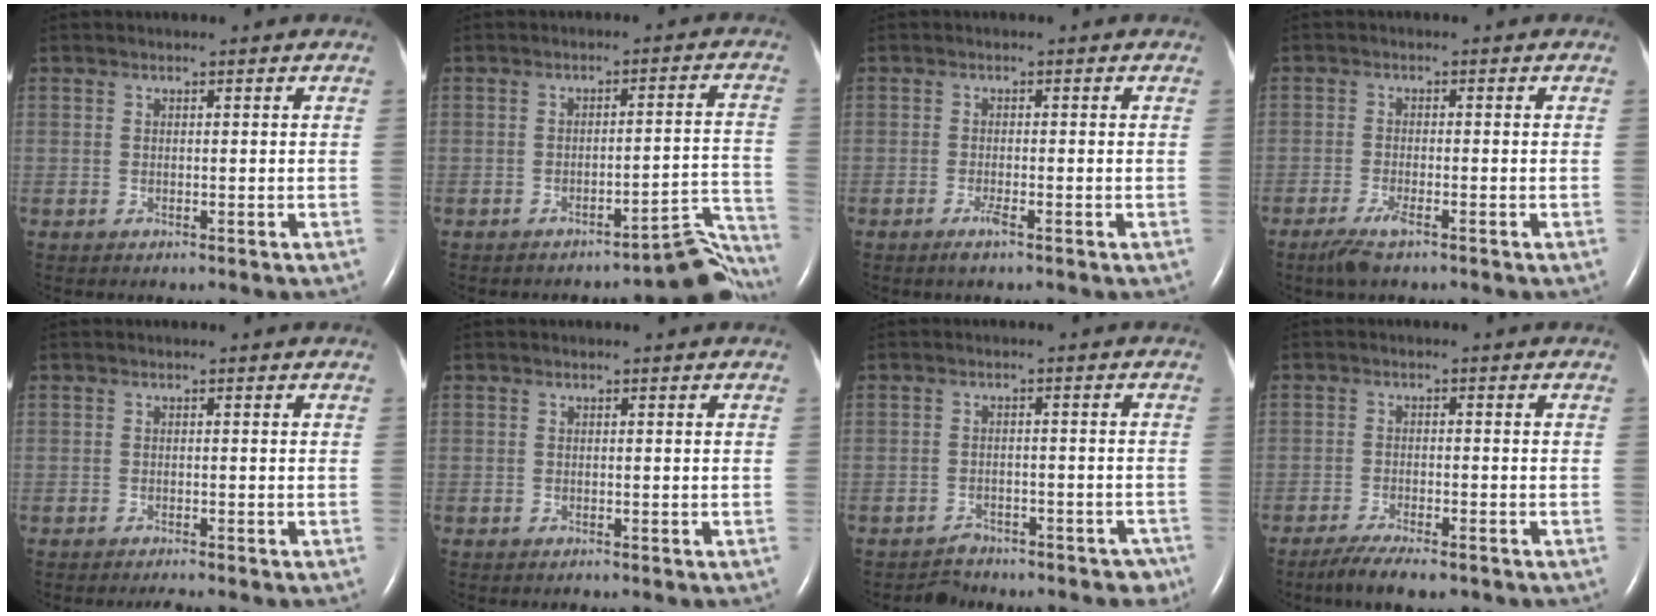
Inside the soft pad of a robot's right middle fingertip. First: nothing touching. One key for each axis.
{"total": 8.7, "fx": -8.1, "fy": 0.7, "fz": 3.0, "tx": 0.008, "ty": 0.046, "tz": -0.100}
{"total": 1.6, "fx": -1.1, "fy": 0.0, "fz": 1.2, "tx": -0.031, "ty": -0.004, "tz": -0.022}
{"total": 3.3, "fx": -2.3, "fy": 0.5, "fz": 2.3, "tx": -0.060, "ty": -0.008, "tz": -0.045}
{"total": 1.3, "fx": -1.1, "fy": -0.3, "fz": 0.5, "tx": -0.011, "ty": -0.002, "tz": -0.018}
{"total": 0.0}
{"total": 6.1, "fx": -5.2, "fy": 3.2, "fz": 0.4, "tx": 0.021, "ty": 0.020, "tz": -0.063}
{"total": 6.3, "fx": -4.8, "fy": 1.4, "fz": 3.8, "tx": -0.064, "ty": -0.012, "tz": -0.076}